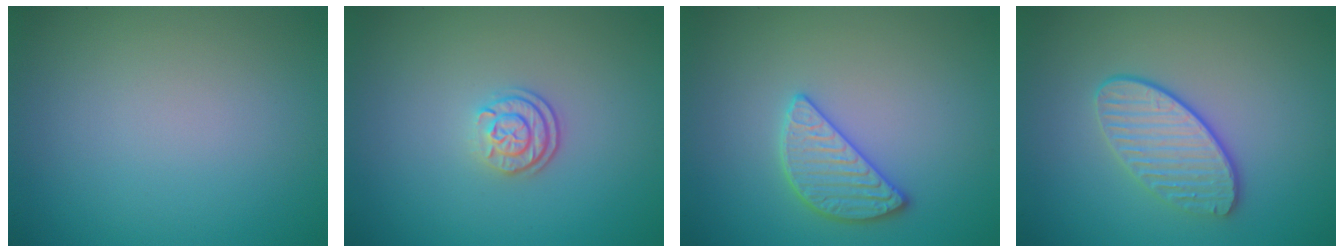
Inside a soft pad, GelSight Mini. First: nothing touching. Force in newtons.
{"total": 2.3, "press": 1.9, "slide": 1.4}
{"total": 2.8, "press": 2.8, "slide": 0.3}
{"total": 3.5, "press": 3.2, "slide": 1.4}